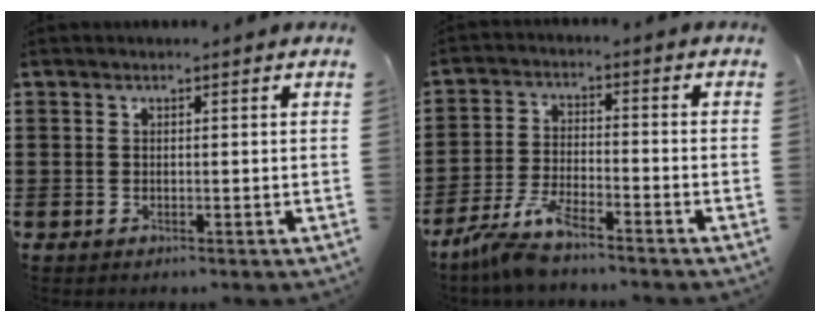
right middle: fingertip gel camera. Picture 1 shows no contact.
{"total": 6.3, "force": [-5.4, 0.9, 3.2], "torque": [-0.080, -0.008, -0.105]}